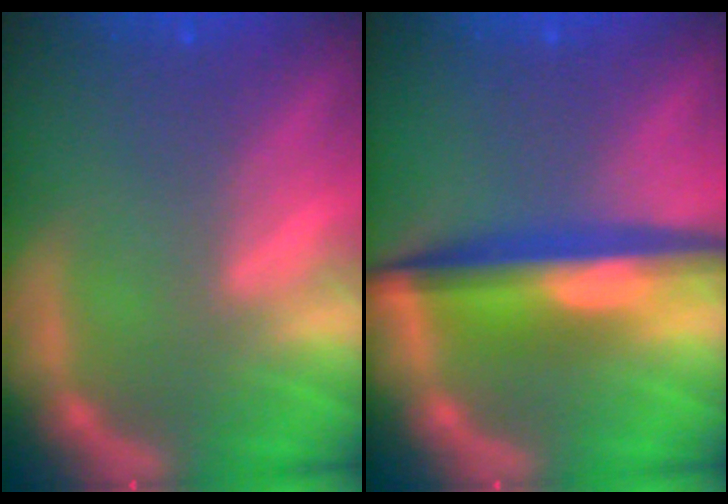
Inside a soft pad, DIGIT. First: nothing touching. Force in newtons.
{"total": 7.1}